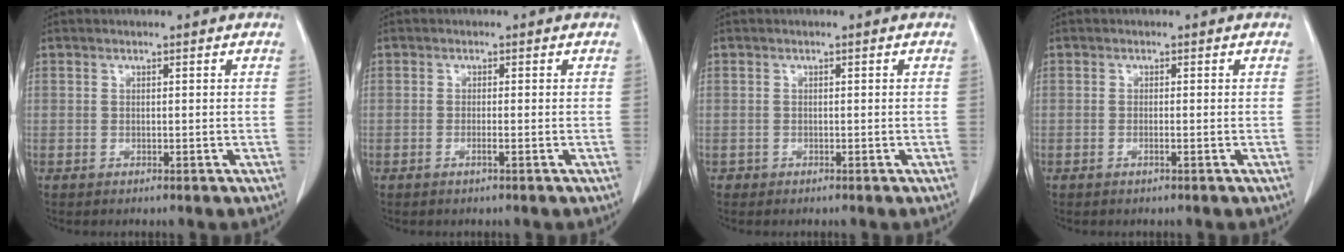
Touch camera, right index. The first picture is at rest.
{"total": 0.9, "force": [-0.5, -0.1, 0.8], "torque": [-0.017, 0.000, -0.008]}
{"total": 0.6, "force": [-0.2, 0.5, -0.2], "torque": [0.000, 0.005, -0.005]}
{"total": 0.7, "force": [-0.3, 0.0, 0.6], "torque": [-0.013, 0.000, -0.005]}